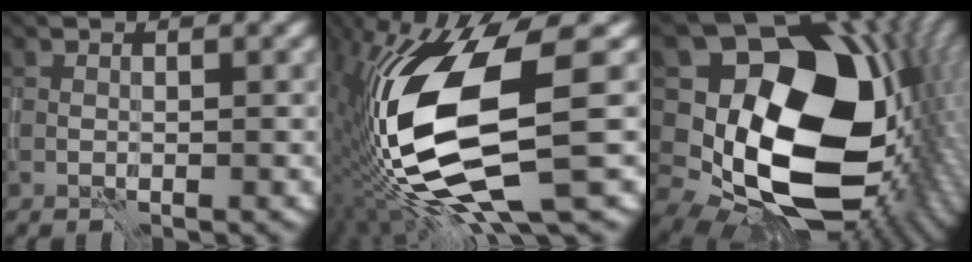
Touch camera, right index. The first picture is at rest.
{"total": 15.1, "force": [-2.7, 4.4, 14.2], "torque": [-0.287, -0.009, -0.040]}
{"total": 19.9, "force": [1.5, 14.6, 13.5], "torque": [-0.252, -0.048, 0.073]}